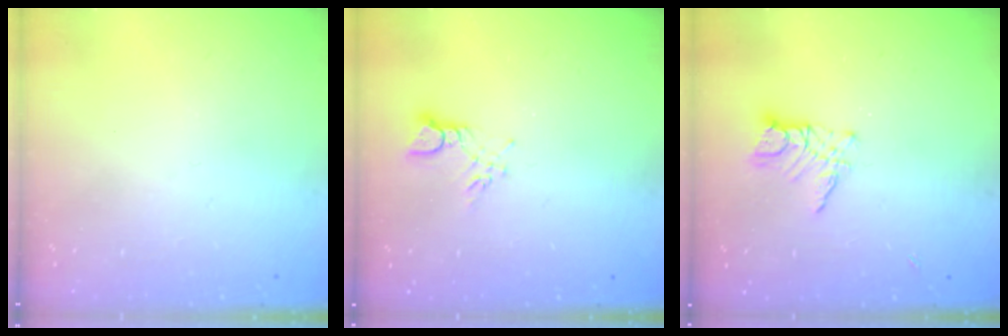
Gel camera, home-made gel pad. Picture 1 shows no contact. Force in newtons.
{"total": 2.6, "press": 2.6, "slide": 0.4}
{"total": 9.1, "press": 9.0, "slide": 0.8}